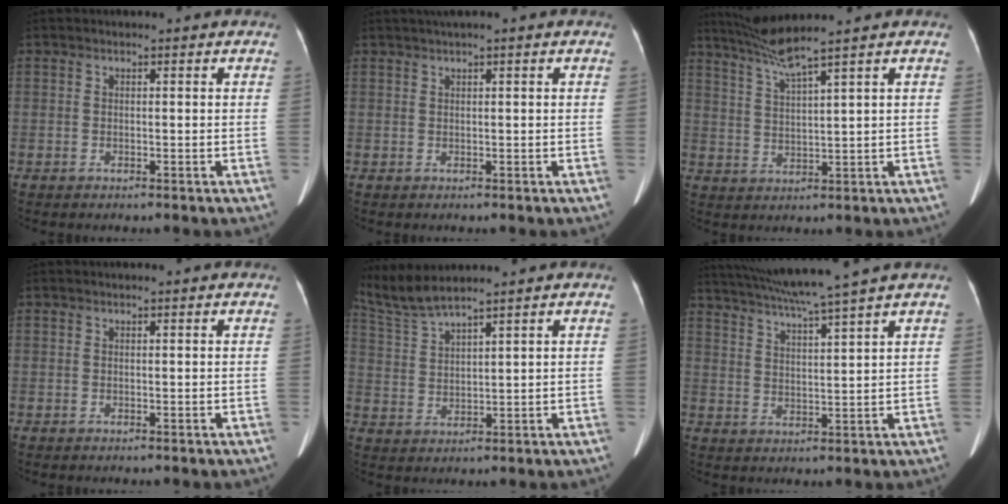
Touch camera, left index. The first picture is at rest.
{"total": 2.4, "force": [1.4, -0.2, 1.9], "torque": [-0.040, 0.021, 0.030]}
{"total": 6.0, "force": [4.9, -2.1, 2.7], "torque": [-0.061, -0.004, 0.102]}
{"total": 0.7, "force": [0.6, 0.0, 0.3], "torque": [0.000, 0.010, 0.009]}
{"total": 5.8, "force": [5.5, -1.1, 1.6], "torque": [-0.055, 0.003, 0.125]}
{"total": 11.8, "force": [10.0, -2.4, 5.8], "torque": [-0.105, 0.003, 0.160]}